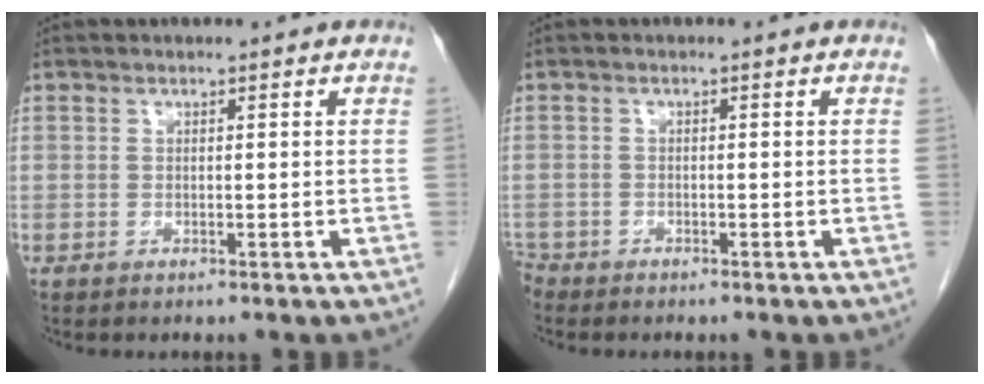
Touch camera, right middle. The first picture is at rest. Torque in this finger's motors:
{"motor_torque": [0.04, -0.01, 0.03, -0.03]}